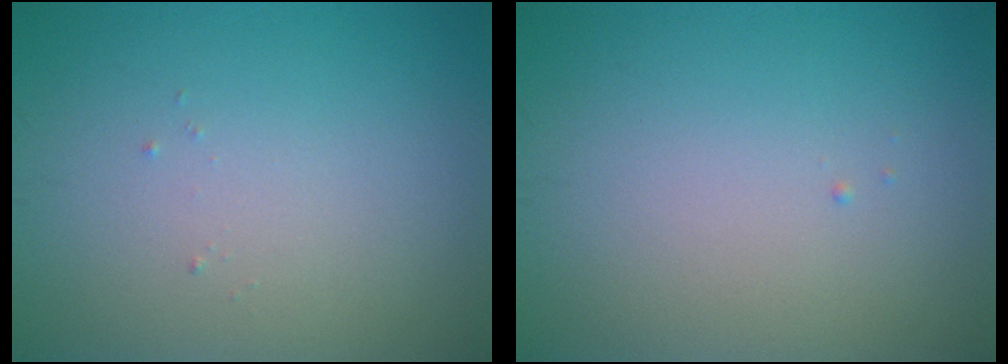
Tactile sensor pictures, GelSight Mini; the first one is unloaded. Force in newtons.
{"total": 0.0}